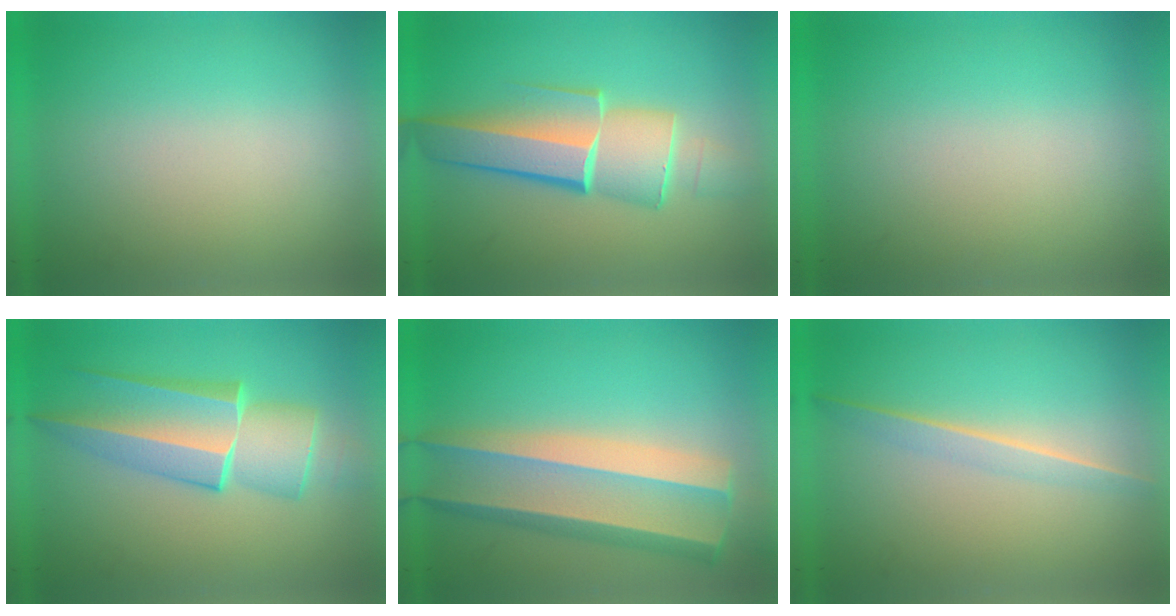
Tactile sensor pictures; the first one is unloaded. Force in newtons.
{"total": 6.0}
{"total": 0.0}
{"total": 5.8}
{"total": 6.4}
{"total": 1.3}